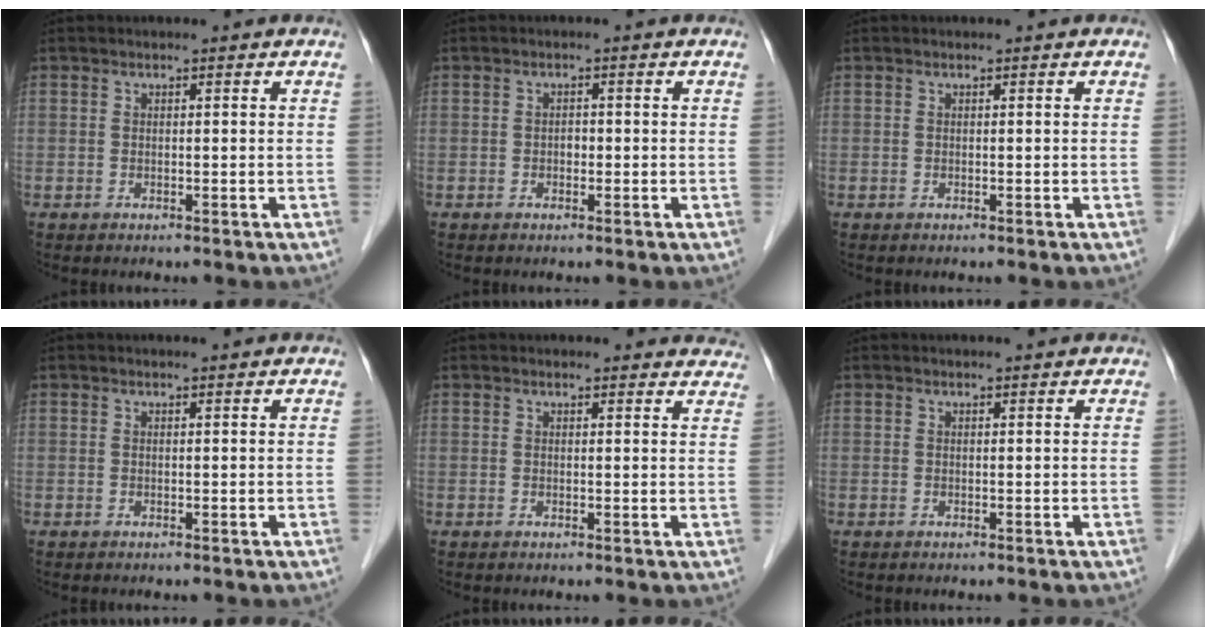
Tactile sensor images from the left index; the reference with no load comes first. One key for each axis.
{"total": 1.0, "fx": -0.2, "fy": 0.7, "fz": 0.6, "tx": -0.009, "ty": 0.003, "tz": -0.006}
{"total": 0.0}
{"total": 0.8, "fx": 0.8, "fy": 0.0, "fz": 0.3, "tx": -0.008, "ty": 0.005, "tz": 0.013}
{"total": 9.7, "fx": 9.3, "fy": 2.5, "fz": 1.4, "tx": 0.021, "ty": 0.001, "tz": 0.074}
{"total": 1.3, "fx": 1.2, "fy": 0.1, "fz": 0.3, "tx": -0.009, "ty": 0.006, "tz": 0.018}